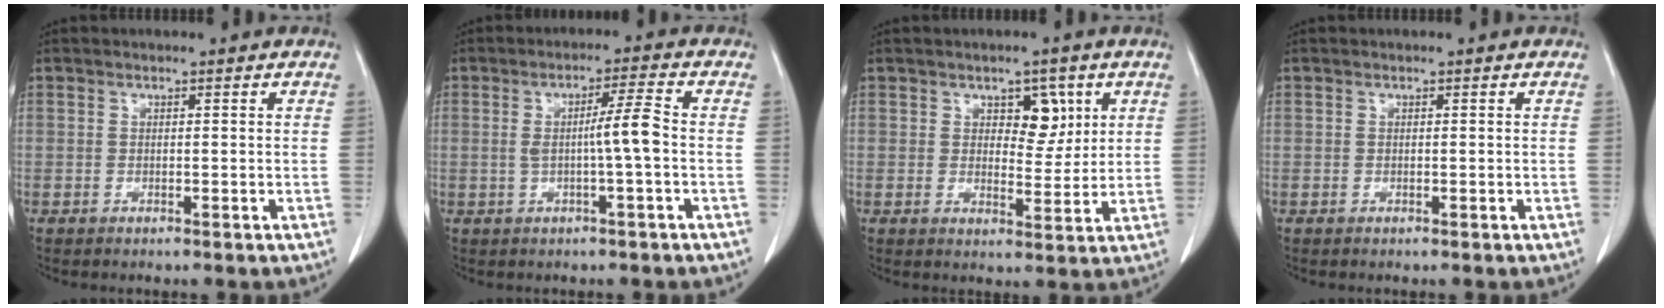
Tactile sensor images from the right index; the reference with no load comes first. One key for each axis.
{"total": 5.0, "fx": -0.4, "fy": -0.5, "fz": 5.0, "tx": -0.084, "ty": 0.006, "tz": -0.007}
{"total": 4.9, "fx": 2.2, "fy": 2.8, "fz": 3.5, "tx": -0.041, "ty": 0.003, "tz": 0.033}
{"total": 0.0}